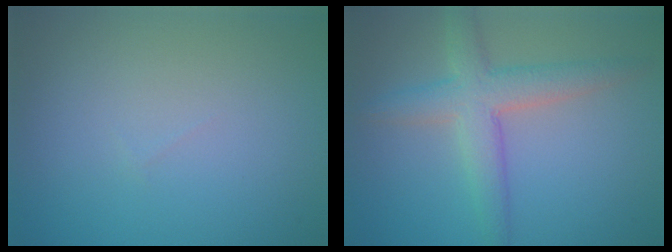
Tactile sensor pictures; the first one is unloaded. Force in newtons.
{"total": 4.4, "press": 4.4, "slide": 0.3}